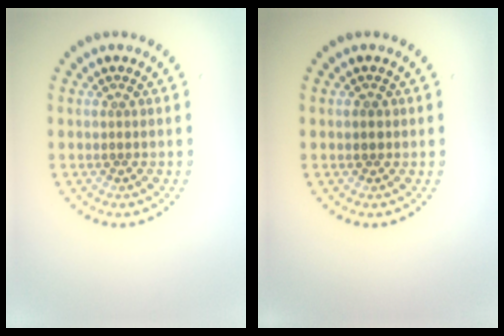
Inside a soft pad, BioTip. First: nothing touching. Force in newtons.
{"total": 0.9, "press": 0.8, "slide": 0.3}